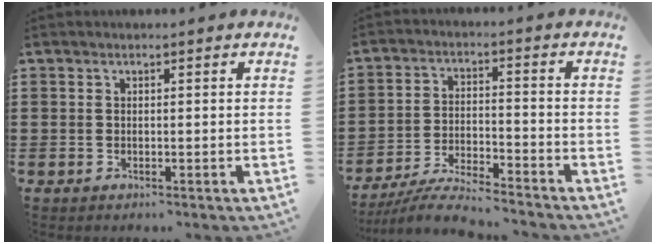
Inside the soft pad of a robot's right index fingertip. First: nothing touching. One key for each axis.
{"total": 6.0, "fx": -5.7, "fy": 0.0, "fz": 1.8, "tx": -0.049, "ty": -0.009, "tz": -0.116}